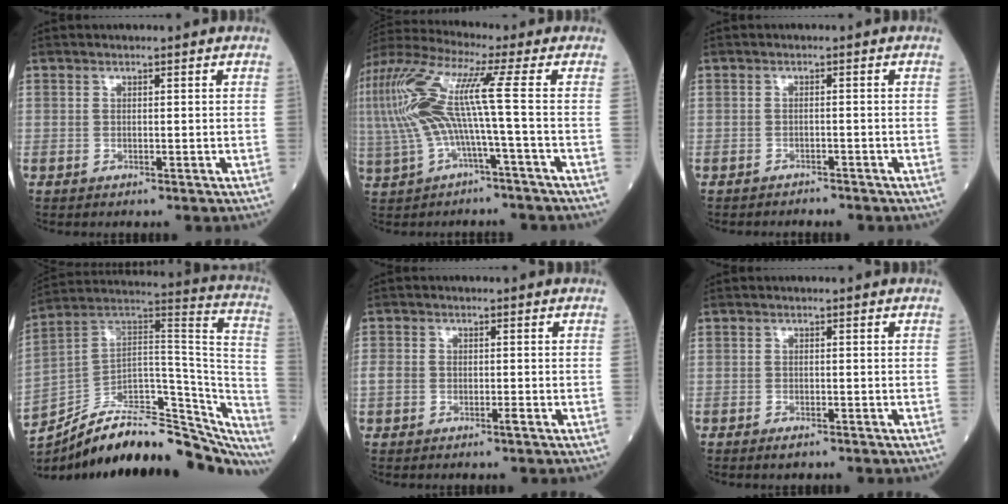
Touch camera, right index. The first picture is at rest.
{"total": 12.6, "force": [-0.4, 0.1, 12.5], "torque": [-0.278, 0.032, -0.014]}
{"total": 2.4, "force": [-2.2, 0.8, 0.3], "torque": [-0.008, -0.002, -0.028]}
{"total": 33.5, "force": [-28.4, 8.8, 15.3], "torque": [-0.188, 0.024, -0.400]}
{"total": 2.2, "force": [-0.9, 1.2, 1.7], "torque": [-0.035, 0.003, -0.017]}
{"total": 1.4, "force": [-1.1, 0.5, 0.8], "torque": [-0.015, -0.001, -0.014]}